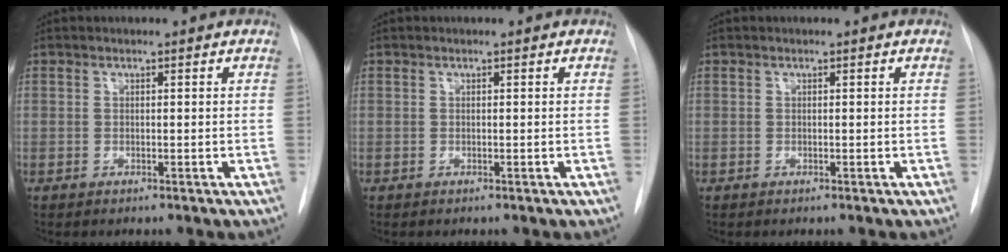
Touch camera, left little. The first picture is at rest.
{"total": 0.0}
{"total": 0.0}